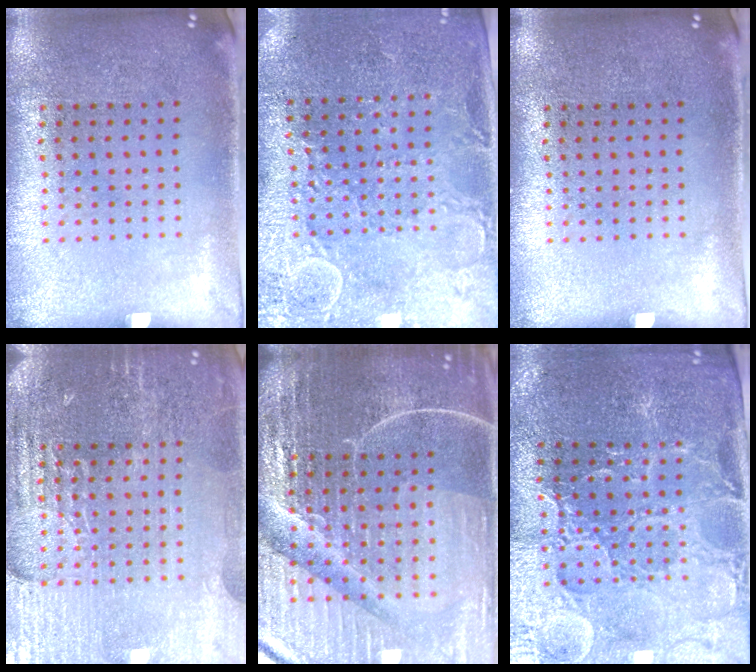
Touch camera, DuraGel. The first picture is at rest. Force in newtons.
{"total": 2.8, "press": 2.8, "slide": 0.5}
{"total": 0.0}
{"total": 4.9, "press": 4.6, "slide": 1.8}
{"total": 7.0, "press": 6.1, "slide": 3.4}
{"total": 3.3, "press": 3.2, "slide": 0.5}